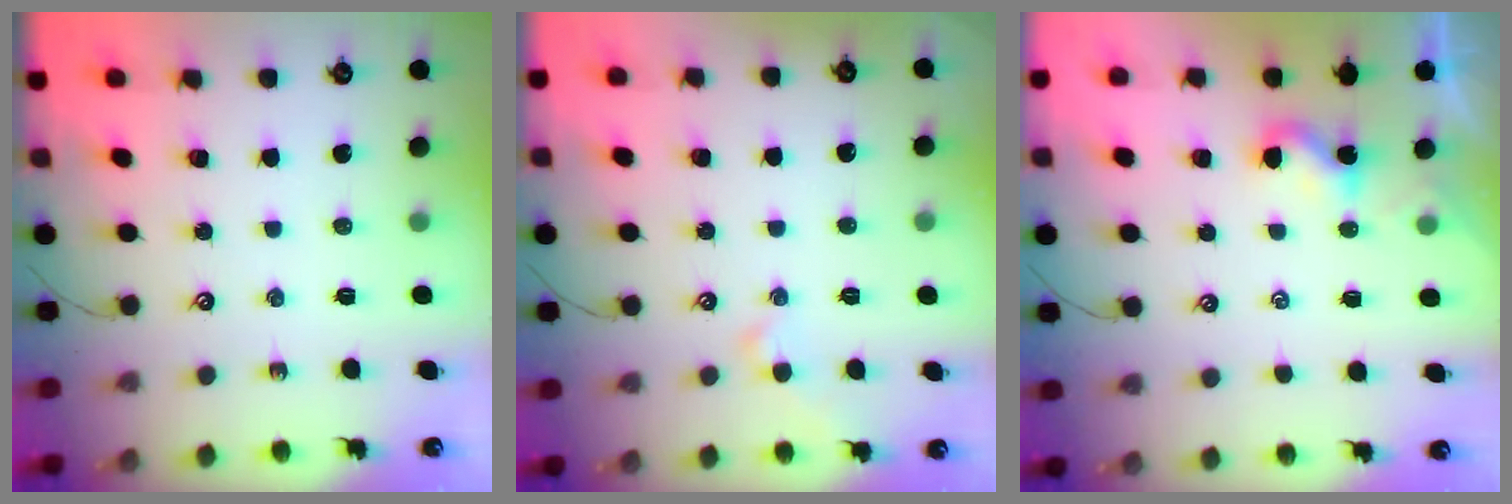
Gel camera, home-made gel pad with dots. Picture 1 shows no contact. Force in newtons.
{"total": 1.0, "press": 1.0, "slide": 0.1}
{"total": 2.3, "press": 2.3, "slide": 0.2}